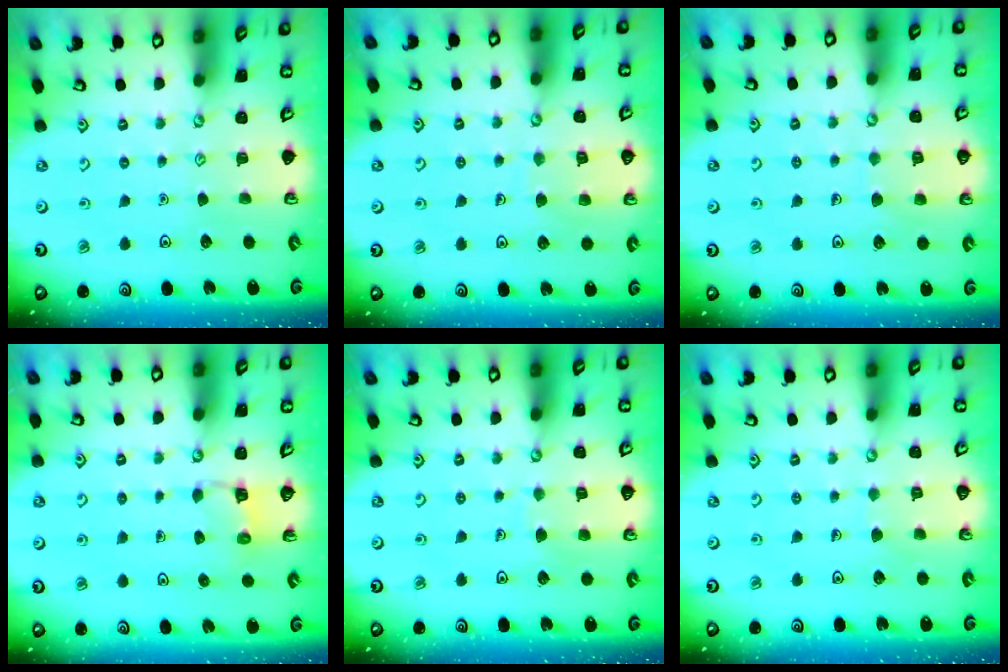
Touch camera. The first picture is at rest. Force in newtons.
{"total": 7.0, "press": 6.9, "slide": 0.6}
{"total": 5.3, "press": 5.2, "slide": 0.4}
{"total": 2.9, "press": 2.9, "slide": 0.3}
{"total": 4.4, "press": 4.4, "slide": 0.3}
{"total": 4.0, "press": 4.0, "slide": 0.3}